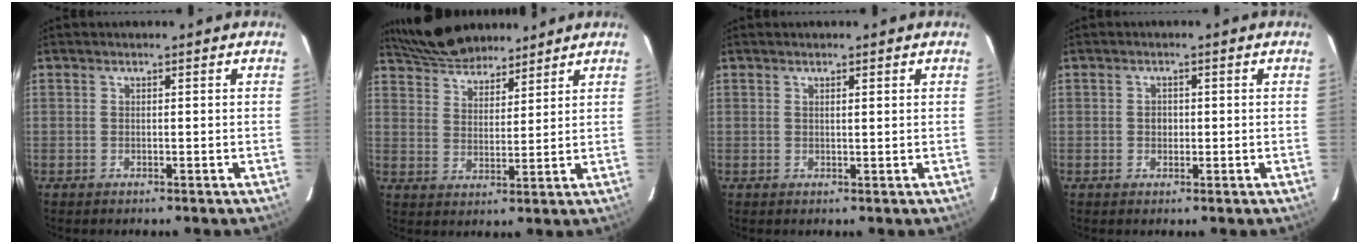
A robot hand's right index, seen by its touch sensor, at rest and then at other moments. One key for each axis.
{"total": 11.0, "fx": 9.7, "fy": 3.5, "fz": 3.8, "tx": -0.086, "ty": 0.035, "tz": 0.167}
{"total": 1.1, "fx": 0.7, "fy": -0.4, "fz": 0.8, "tx": -0.015, "ty": 0.000, "tz": 0.011}
{"total": 1.3, "fx": -0.1, "fy": 1.2, "fz": 0.4, "tx": -0.005, "ty": 0.004, "tz": -0.002}